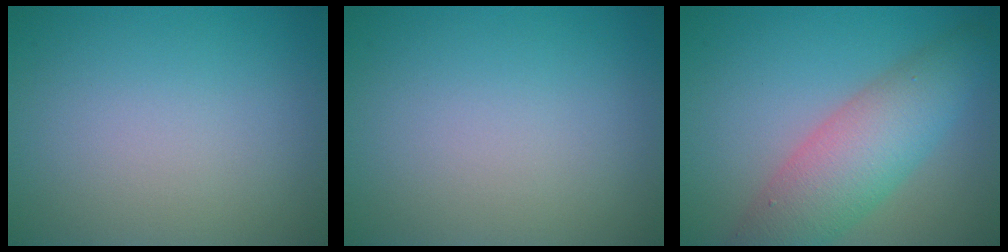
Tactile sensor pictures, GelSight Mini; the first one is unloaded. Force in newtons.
{"total": 0.0}
{"total": 7.0, "press": 7.0, "slide": 0.2}